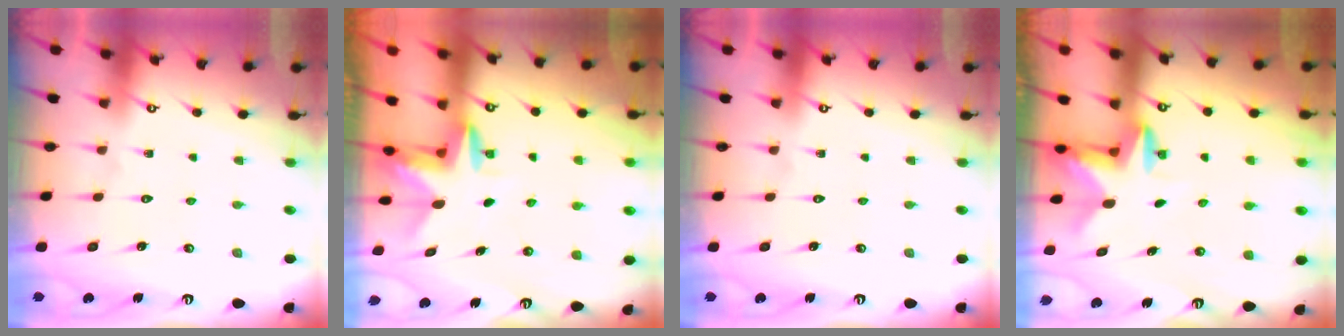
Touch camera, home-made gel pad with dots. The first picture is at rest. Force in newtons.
{"total": 3.0, "press": 3.0, "slide": 0.2}
{"total": 0.0}
{"total": 2.7, "press": 2.7, "slide": 0.5}